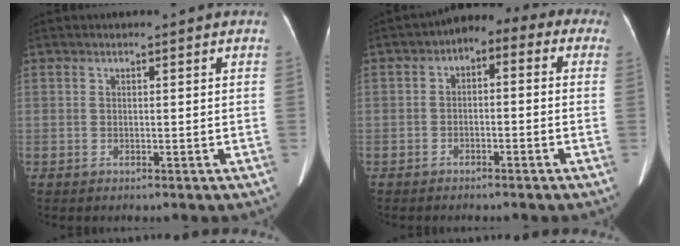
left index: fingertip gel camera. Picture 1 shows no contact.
{"total": 6.5, "force": [-0.1, 4.3, 4.9], "torque": [-0.052, 0.050, -0.013]}